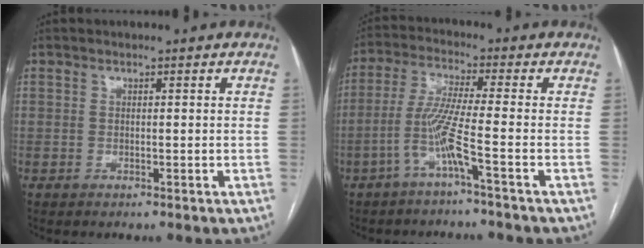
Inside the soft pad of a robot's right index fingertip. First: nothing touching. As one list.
[{"total": 6.4, "force": [-3.0, -1.3, 5.6], "torque": [-0.118, 0.003, -0.064]}]